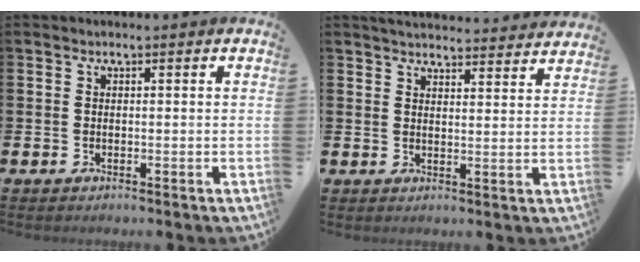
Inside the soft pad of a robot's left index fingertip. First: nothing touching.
{"total": 4.3, "force": [4.2, 0.3, 0.3], "torque": [-0.006, -0.030, 0.075]}